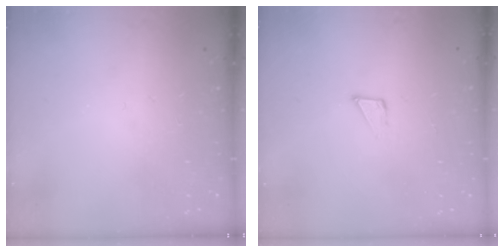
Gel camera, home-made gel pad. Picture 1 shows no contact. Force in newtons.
{"total": 2.1, "press": 2.1, "slide": 0.1}